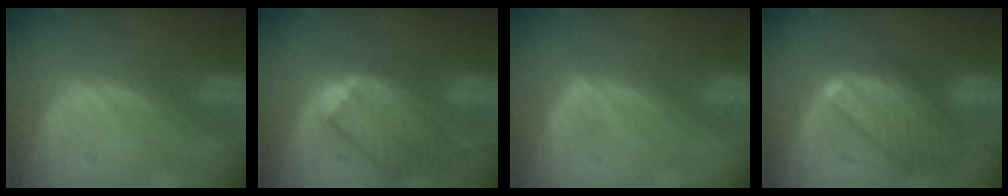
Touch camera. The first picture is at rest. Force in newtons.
{"total": 9.6, "press": 8.4, "slide": 4.6}
{"total": 1.5, "press": 1.1, "slide": 1.0}
{"total": 9.7, "press": 8.3, "slide": 5.0}